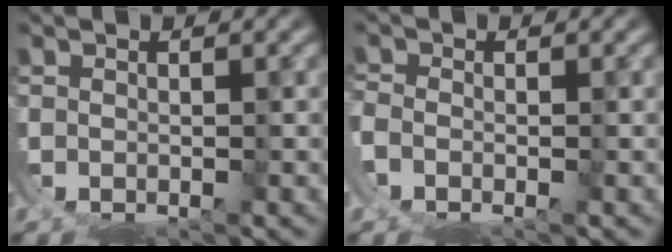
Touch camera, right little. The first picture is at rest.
{"total": 2.2, "force": [-1.4, 1.6, 0.6], "torque": [-0.026, -0.018, -0.018]}